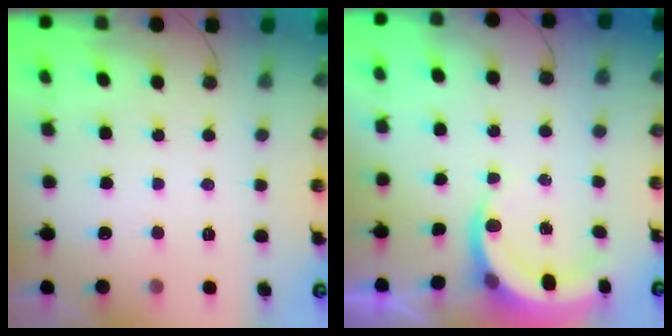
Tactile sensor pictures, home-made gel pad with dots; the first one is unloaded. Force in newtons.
{"total": 5.3, "press": 5.3, "slide": 0.4}